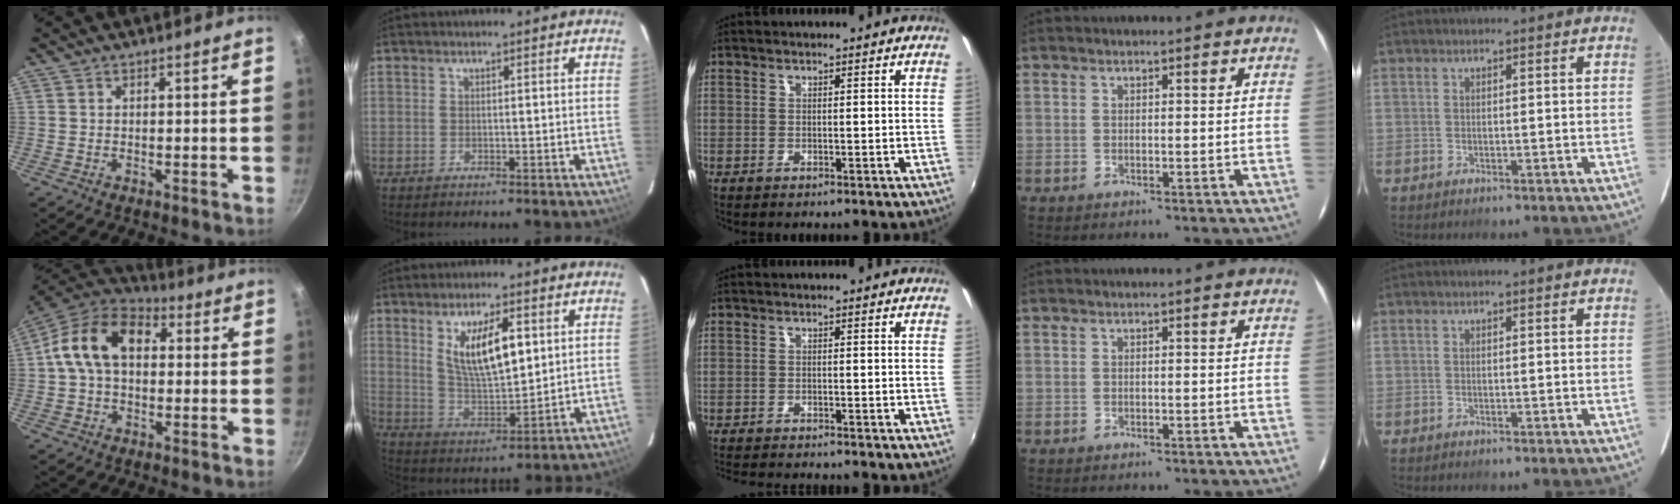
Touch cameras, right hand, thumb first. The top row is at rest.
{"thumb": {"total": 14.4, "force": [2.0, 9.9, 10.2], "torque": [-0.151, 0.029, 0.014]}, "index": {"total": 11.9, "force": [4.2, 4.3, 10.3], "torque": [-0.181, -0.004, 0.089]}, "middle": {"total": 5.1, "force": [-4.8, 0.2, 1.7], "torque": [-0.043, -0.019, -0.082]}}